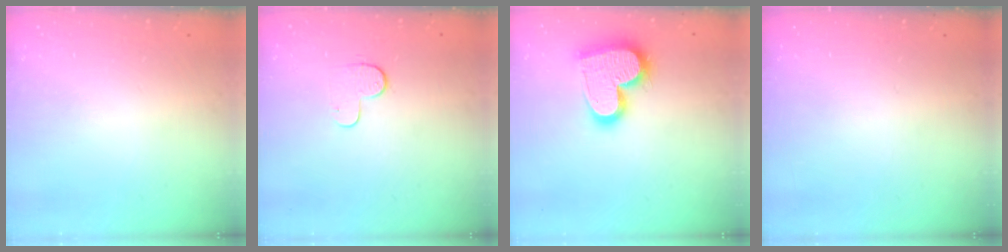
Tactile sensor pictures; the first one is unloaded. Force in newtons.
{"total": 6.6, "press": 6.6, "slide": 0.6}
{"total": 18.3, "press": 18.3, "slide": 1.3}
{"total": 0.0}